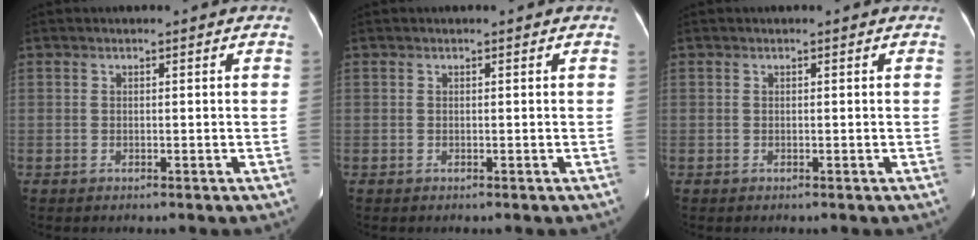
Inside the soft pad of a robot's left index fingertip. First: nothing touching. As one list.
[{"total": 0.0}, {"total": 0.0}]